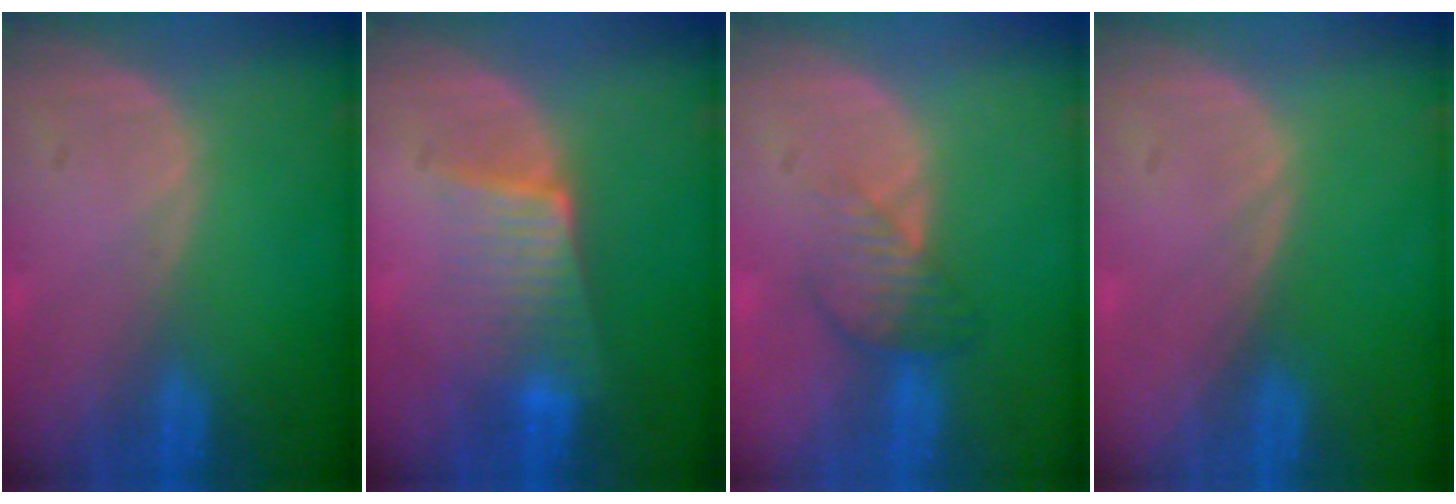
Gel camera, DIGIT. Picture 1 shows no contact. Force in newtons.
{"total": 6.4, "press": 5.7, "slide": 2.9}
{"total": 4.1, "press": 3.5, "slide": 2.0}
{"total": 0.0}